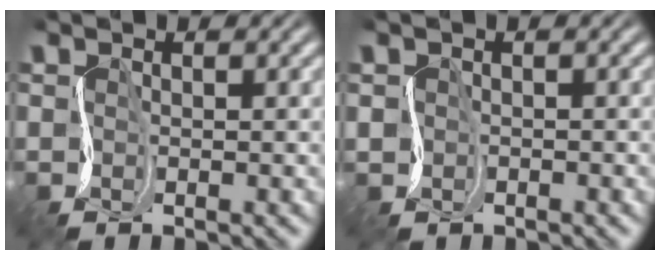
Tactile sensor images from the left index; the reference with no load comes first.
{"total": 1.0, "force": [-0.2, 0.8, 0.6], "torque": [-0.014, -0.004, -0.004]}